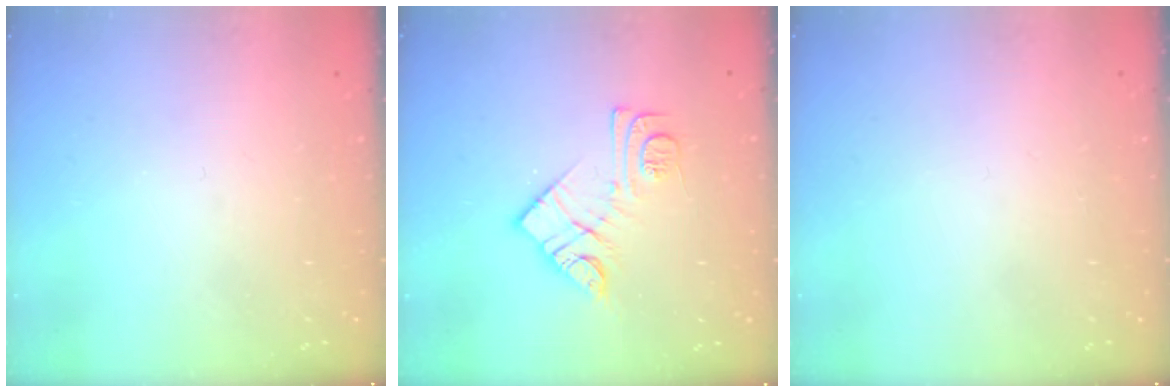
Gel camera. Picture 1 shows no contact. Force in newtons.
{"total": 11.8, "press": 11.8, "slide": 0.6}
{"total": 1.8, "press": 1.8, "slide": 0.1}